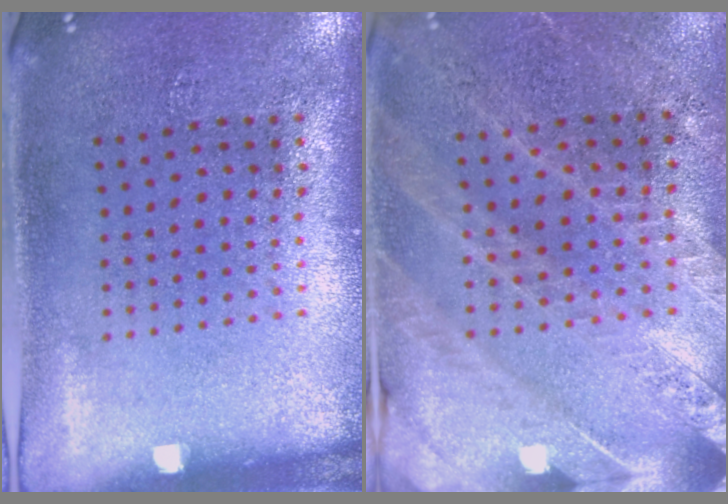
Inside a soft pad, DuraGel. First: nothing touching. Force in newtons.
{"total": 2.7, "press": 2.7, "slide": 0.5}